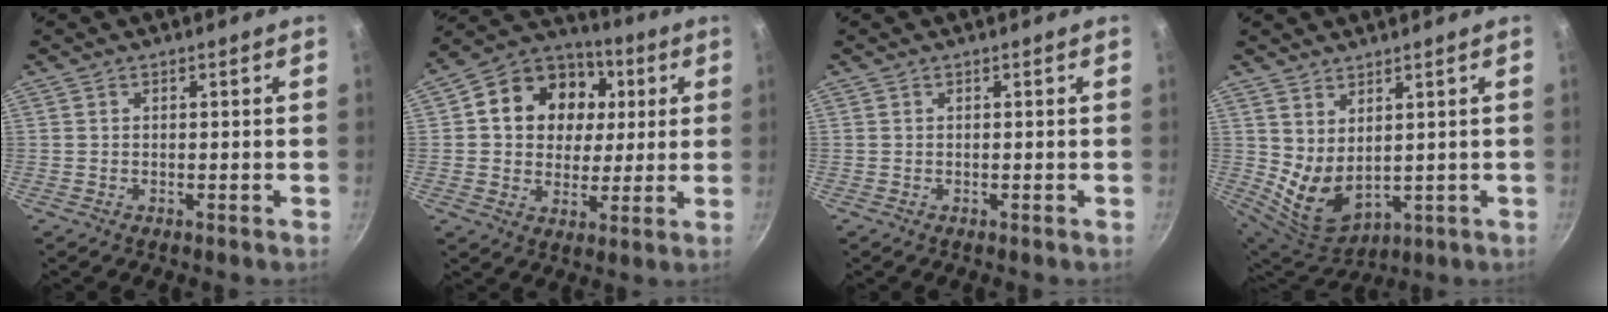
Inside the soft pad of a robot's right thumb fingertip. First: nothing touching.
{"total": 17.3, "force": [3.9, 14.1, 9.2], "torque": [-0.132, 0.014, 0.056]}
{"total": 0.0}
{"total": 8.2, "force": [2.8, 4.9, 5.9], "torque": [-0.095, -0.042, 0.074]}